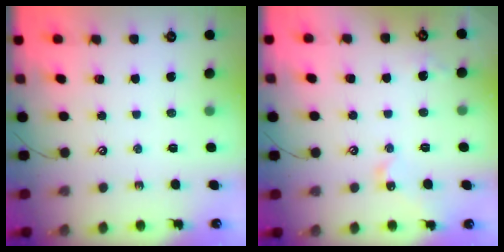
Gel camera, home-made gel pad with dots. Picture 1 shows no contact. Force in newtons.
{"total": 4.4, "press": 4.4, "slide": 0.6}